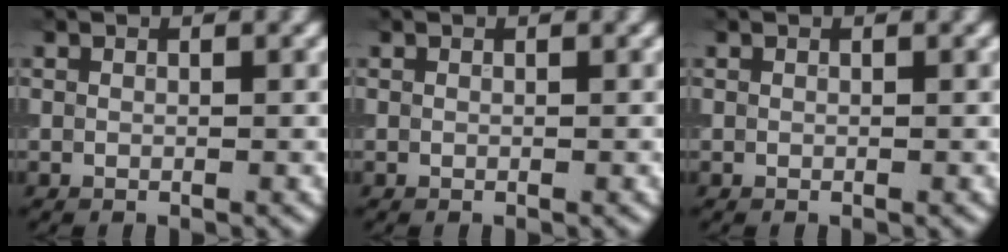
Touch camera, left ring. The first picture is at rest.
{"total": 0.0}
{"total": 0.0}